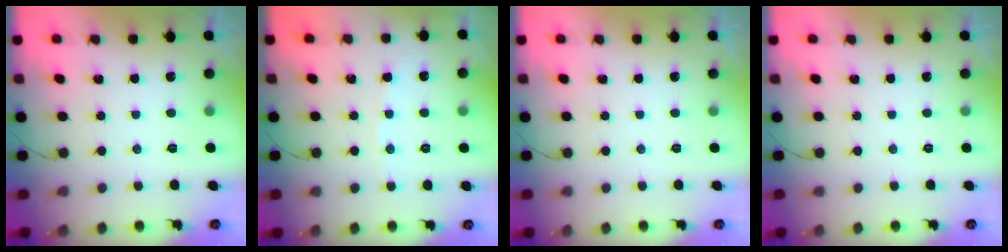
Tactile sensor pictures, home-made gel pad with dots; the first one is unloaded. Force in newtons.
{"total": 2.6, "press": 2.6, "slide": 0.2}
{"total": 0.0}
{"total": 0.0}